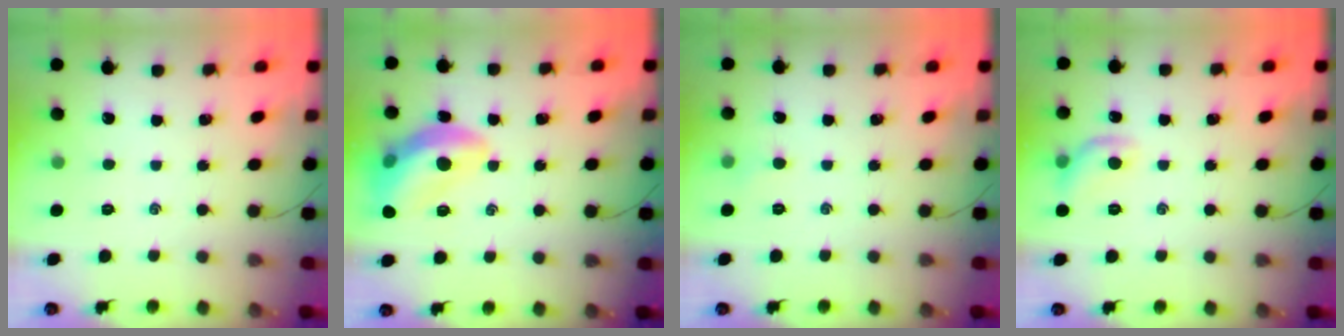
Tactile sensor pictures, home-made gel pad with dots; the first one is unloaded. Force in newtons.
{"total": 14.7, "press": 14.7, "slide": 1.3}
{"total": 2.6, "press": 2.4, "slide": 0.8}
{"total": 8.3, "press": 8.3, "slide": 0.7}